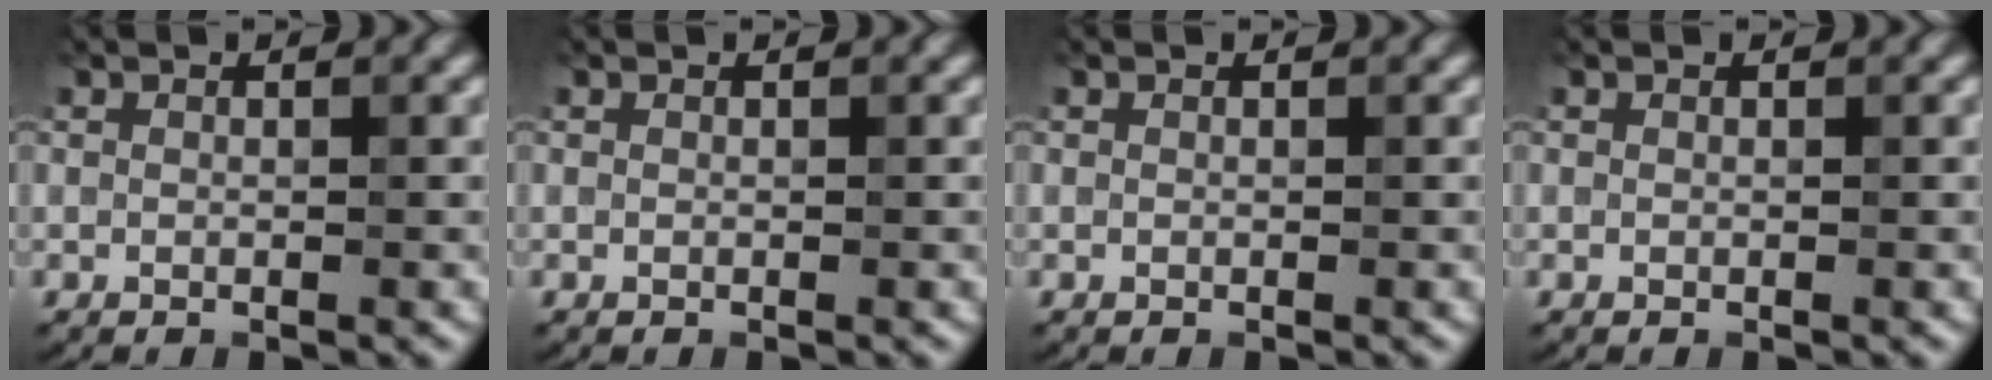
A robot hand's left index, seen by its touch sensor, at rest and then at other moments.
{"total": 0.0}
{"total": 0.0}
{"total": 0.0}